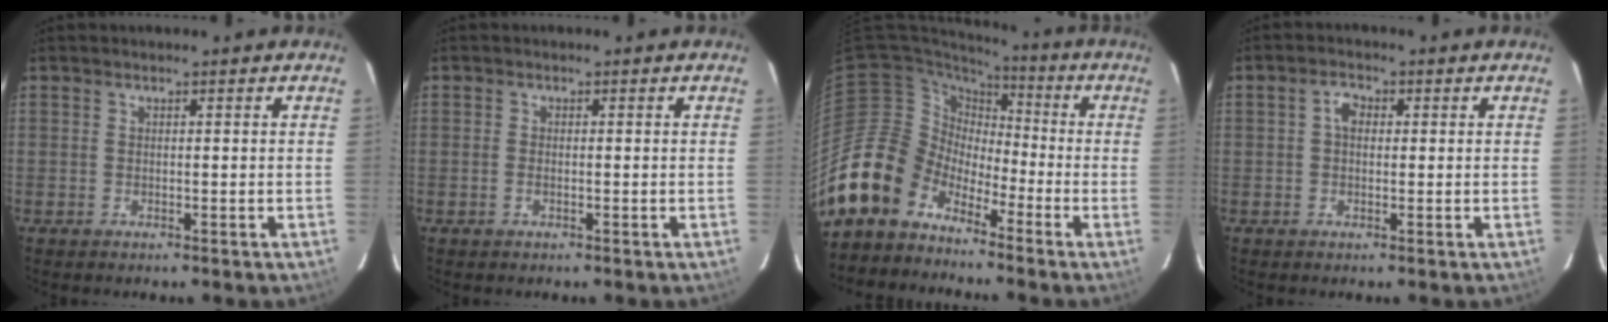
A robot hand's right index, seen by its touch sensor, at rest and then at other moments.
{"total": 1.1, "force": [-0.4, 0.6, 0.8], "torque": [-0.019, -0.001, -0.008]}
{"total": 13.3, "force": [-9.4, 9.1, 2.0], "torque": [-0.059, 0.027, -0.177]}
{"total": 2.9, "force": [0.4, 2.1, 2.0], "torque": [-0.035, 0.011, 0.006]}